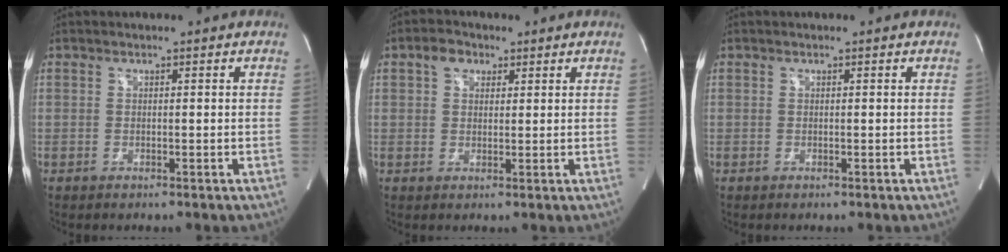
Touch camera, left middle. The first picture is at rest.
{"total": 3.4, "force": [1.7, 2.5, 1.6], "torque": [-0.033, 0.014, 0.031]}
{"total": 0.0}